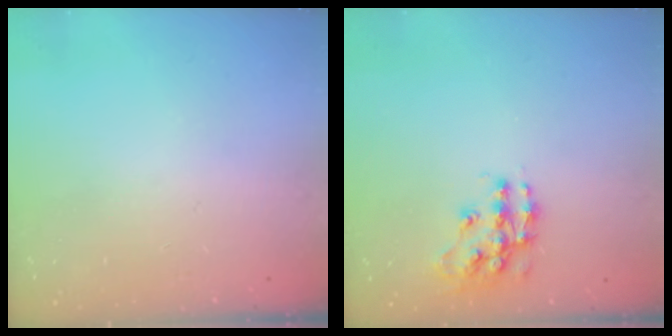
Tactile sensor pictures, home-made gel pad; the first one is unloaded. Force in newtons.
{"total": 12.2, "press": 12.1, "slide": 0.6}